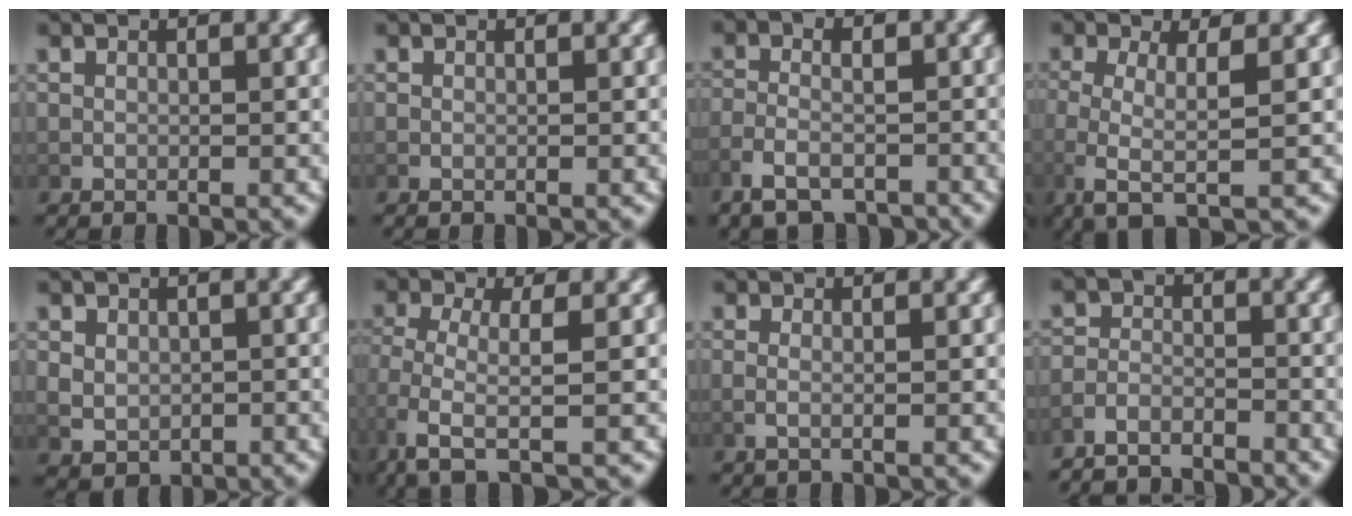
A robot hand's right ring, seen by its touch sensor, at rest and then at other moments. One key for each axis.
{"total": 0.0}
{"total": 4.6, "fx": -3.3, "fy": 1.9, "fz": 2.5, "tx": -0.041, "ty": -0.005, "tz": -0.050}
{"total": 4.3, "fx": -0.2, "fy": 1.1, "fz": 4.1, "tx": -0.090, "ty": -0.017, "tz": 0.007}
{"total": 2.5, "fx": 0.2, "fy": 2.1, "fz": 1.2, "tx": -0.030, "ty": -0.014, "tz": 0.019}
{"total": 3.9, "fx": -0.4, "fy": 1.1, "fz": 3.7, "tx": -0.087, "ty": -0.021, "tz": 0.007}
{"total": 1.1, "fx": -0.2, "fy": 0.0, "fz": 1.1, "tx": -0.031, "ty": -0.010, "tz": 0.000}
{"total": 5.3, "fx": -5.0, "fy": 1.6, "fz": 0.6, "tx": -0.003, "ty": -0.016, "tz": -0.084}